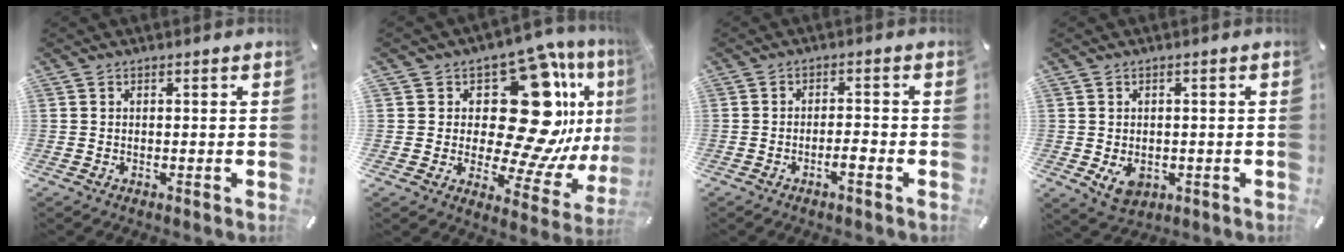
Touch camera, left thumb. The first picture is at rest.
{"total": 23.4, "force": [8.2, 12.7, 17.8], "torque": [-0.248, -0.087, 0.143]}
{"total": 2.9, "force": [-1.5, 0.8, 2.4], "torque": [-0.039, 0.005, -0.027]}
{"total": 5.1, "force": [-1.3, 3.9, 3.0], "torque": [-0.051, -0.003, -0.025]}